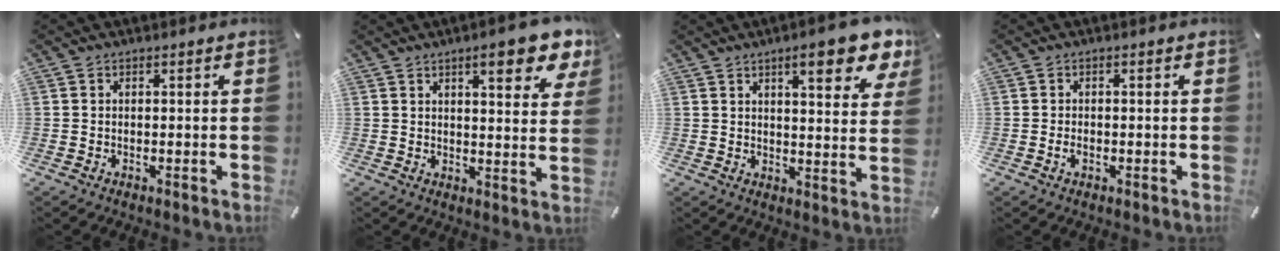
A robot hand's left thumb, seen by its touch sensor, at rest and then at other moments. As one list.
[{"total": 10.5, "force": [6.8, 3.0, 7.5], "torque": [-0.093, -0.038, 0.107]}, {"total": 11.4, "force": [7.4, 3.1, 8.1], "torque": [-0.108, -0.041, 0.119]}, {"total": 1.5, "force": [-0.5, 0.9, 1.1], "torque": [-0.027, -0.001, -0.013]}]